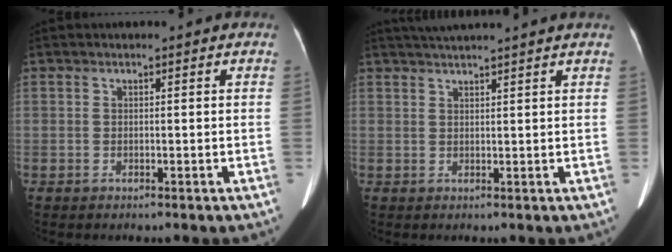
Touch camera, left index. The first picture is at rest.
{"total": 6.5, "force": [5.8, -1.0, 2.8], "torque": [-0.041, 0.029, 0.081]}